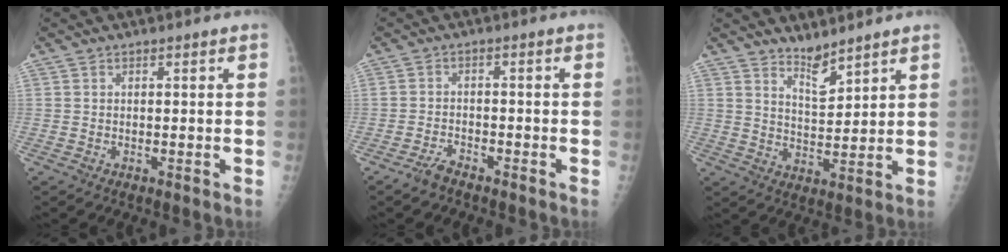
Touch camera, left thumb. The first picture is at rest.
{"total": 2.7, "force": [-2.4, 0.7, 1.0], "torque": [-0.025, 0.009, -0.045]}
{"total": 5.2, "force": [4.5, 1.3, 2.2], "torque": [-0.027, -0.045, 0.086]}